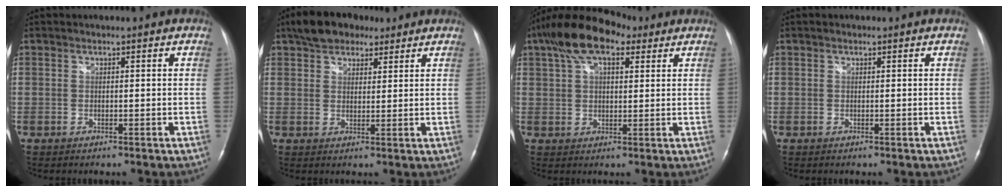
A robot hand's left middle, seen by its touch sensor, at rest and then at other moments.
{"total": 8.0, "force": [5.8, 4.1, 3.7], "torque": [-0.062, 0.019, 0.100]}
{"total": 11.3, "force": [6.7, 4.9, 7.7], "torque": [-0.146, 0.041, 0.120]}
{"total": 0.0}